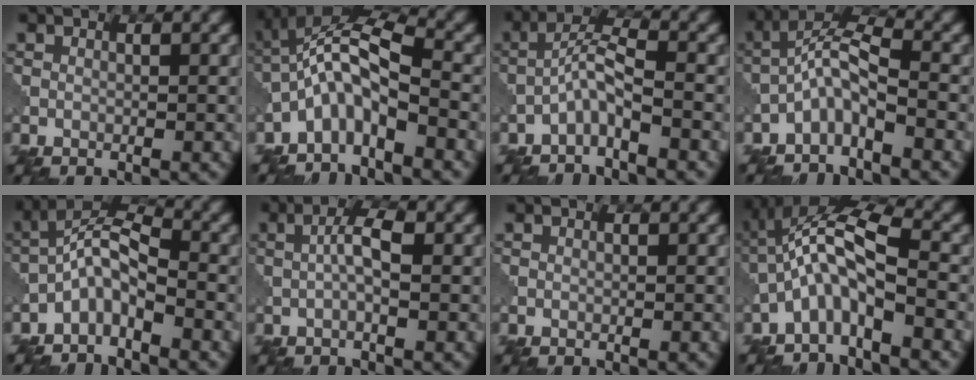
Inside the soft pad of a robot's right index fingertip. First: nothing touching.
{"total": 6.3, "force": [-2.8, 2.0, 5.3], "torque": [-0.107, 0.016, -0.067]}
{"total": 3.1, "force": [-1.9, 0.4, 2.4], "torque": [-0.048, 0.015, -0.047]}
{"total": 4.0, "force": [-2.3, 0.9, 3.2], "torque": [-0.061, 0.018, -0.054]}
{"total": 4.3, "force": [-2.3, 1.5, 3.2], "torque": [-0.061, 0.019, -0.053]}
{"total": 2.8, "force": [0.1, 0.8, 2.7], "torque": [-0.055, 0.008, -0.004]}
{"total": 0.0}
{"total": 6.0, "force": [-2.1, 1.5, 5.4], "torque": [-0.108, 0.021, -0.053]}